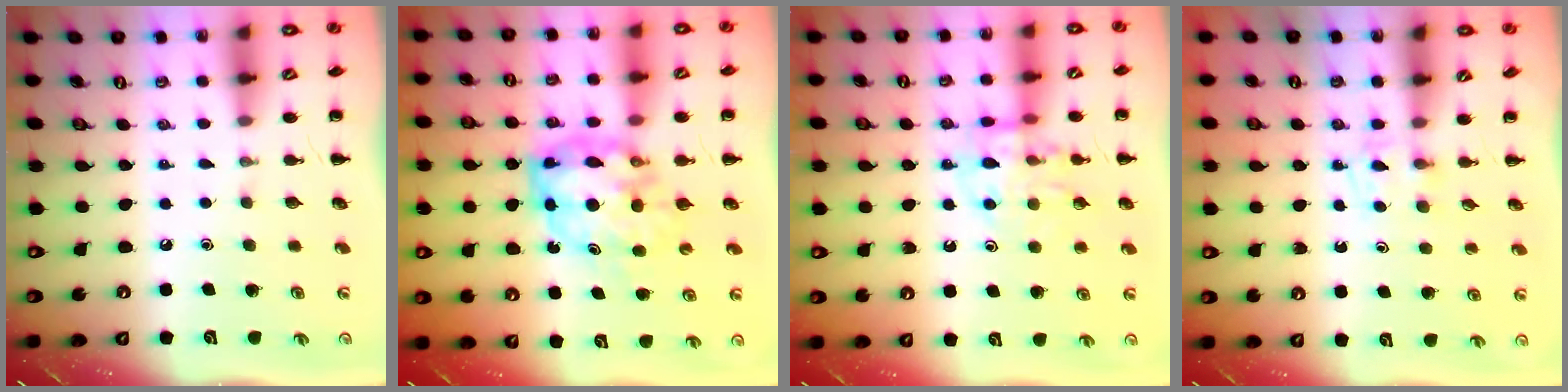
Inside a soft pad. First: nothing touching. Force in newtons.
{"total": 8.7, "press": 8.4, "slide": 2.1}
{"total": 11.7, "press": 11.6, "slide": 1.2}
{"total": 3.3, "press": 3.1, "slide": 1.1}